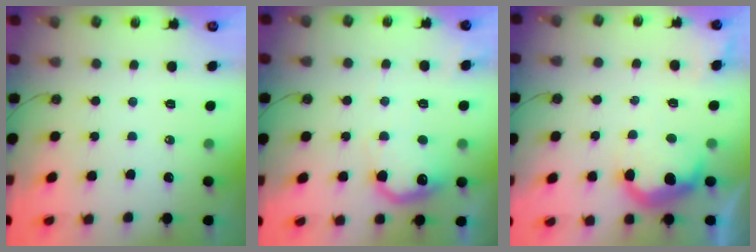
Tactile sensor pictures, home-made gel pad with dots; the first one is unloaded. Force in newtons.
{"total": 13.5, "press": 13.5, "slide": 0.8}
{"total": 12.6, "press": 12.5, "slide": 0.9}